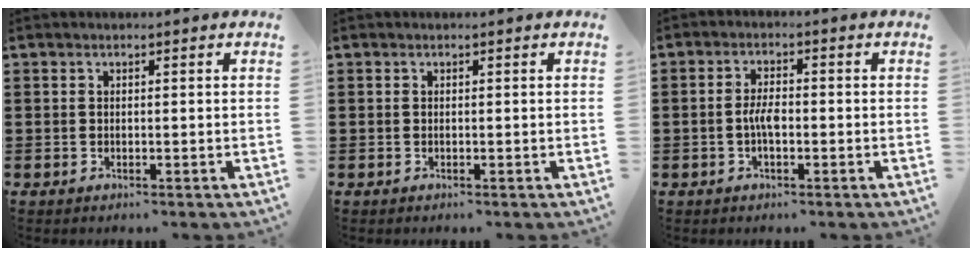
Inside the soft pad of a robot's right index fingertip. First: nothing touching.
{"total": 0.0}
{"total": 3.4, "force": [-0.8, 1.4, 3.0], "torque": [-0.065, 0.002, -0.017]}